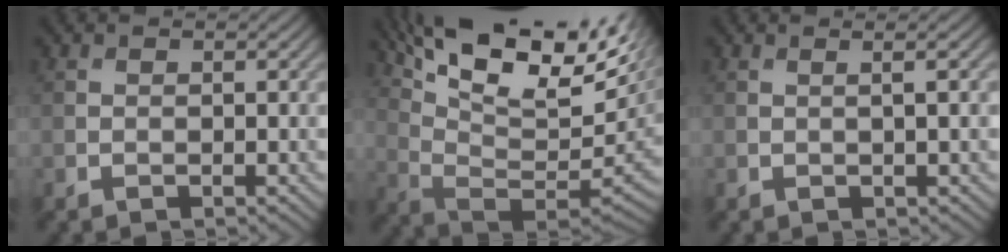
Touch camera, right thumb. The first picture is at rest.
{"total": 18.8, "force": [9.6, 6.8, 14.7], "torque": [-0.251, 0.024, 0.151]}
{"total": 2.1, "force": [0.3, 0.4, 2.1], "torque": [-0.028, 0.011, -0.003]}